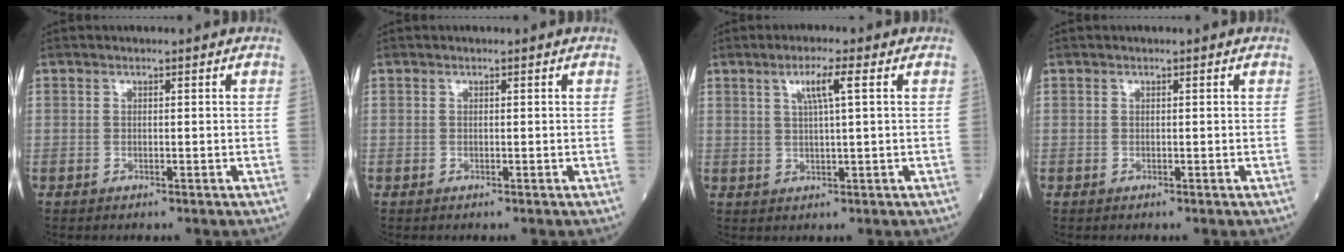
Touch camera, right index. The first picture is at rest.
{"total": 0.0}
{"total": 4.1, "force": [1.6, -0.2, 3.8], "torque": [-0.072, 0.003, 0.030]}
{"total": 0.0}